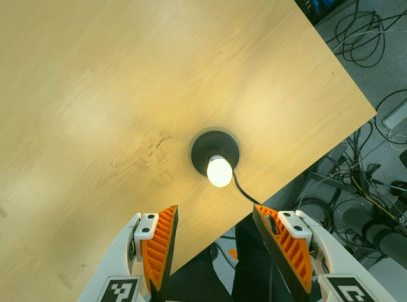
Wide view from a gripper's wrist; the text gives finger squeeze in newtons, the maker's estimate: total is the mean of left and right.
{"total": 0.0}